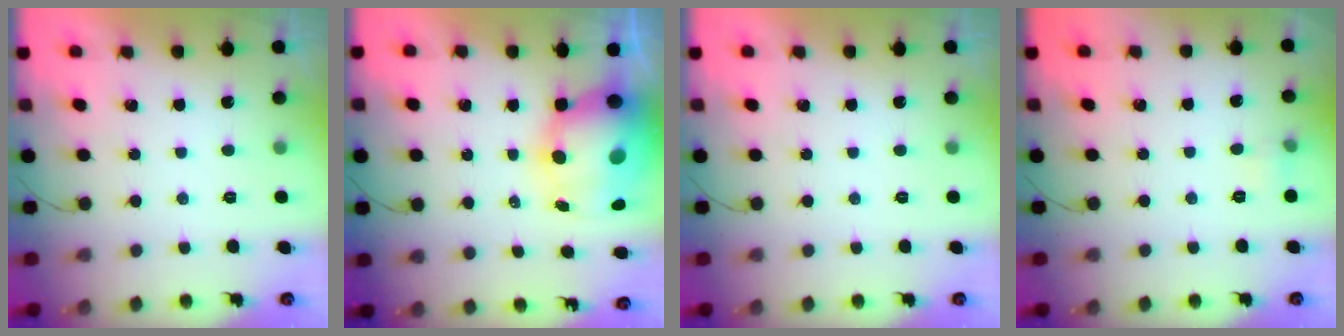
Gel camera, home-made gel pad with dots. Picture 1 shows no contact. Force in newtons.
{"total": 14.4, "press": 14.0, "slide": 3.5}
{"total": 0.0}
{"total": 4.2, "press": 3.9, "slide": 1.5}